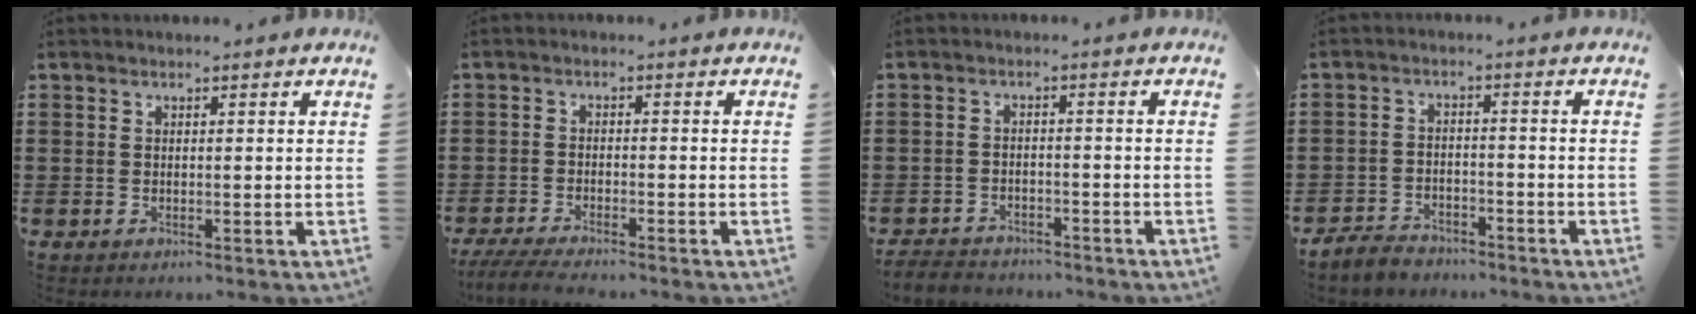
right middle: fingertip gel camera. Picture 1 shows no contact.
{"total": 3.8, "force": [-3.5, 0.3, 1.3], "torque": [-0.036, -0.010, -0.073]}
{"total": 3.0, "force": [-2.9, 0.7, -0.1], "torque": [-0.004, -0.001, -0.063]}
{"total": 3.6, "force": [-3.4, 1.1, 0.3], "torque": [-0.017, 0.004, -0.073]}